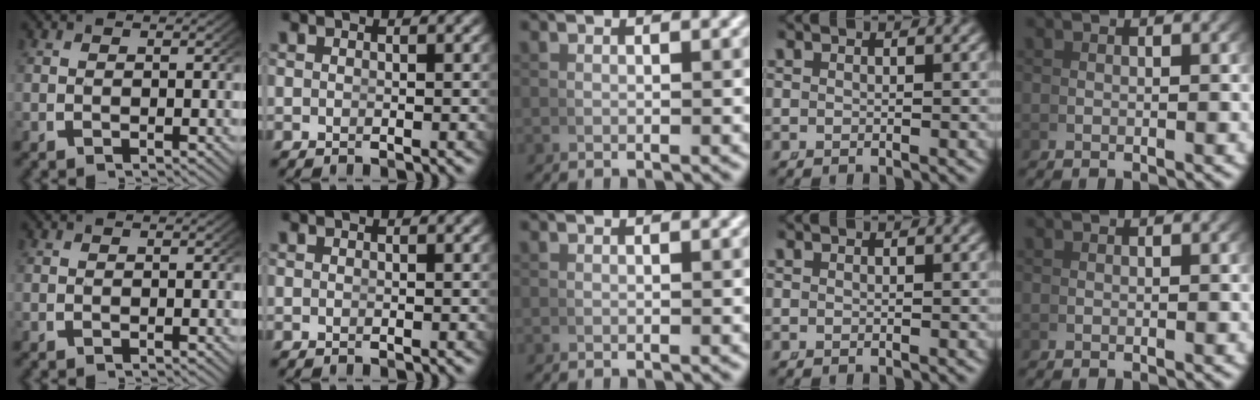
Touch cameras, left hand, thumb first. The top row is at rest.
{}